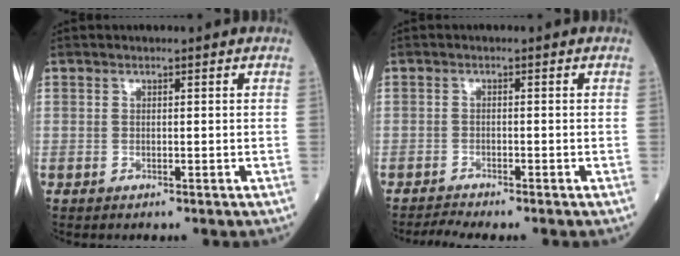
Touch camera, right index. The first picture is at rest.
{"total": 2.2, "force": [-2.0, -0.7, 0.2], "torque": [-0.015, -0.010, -0.041]}